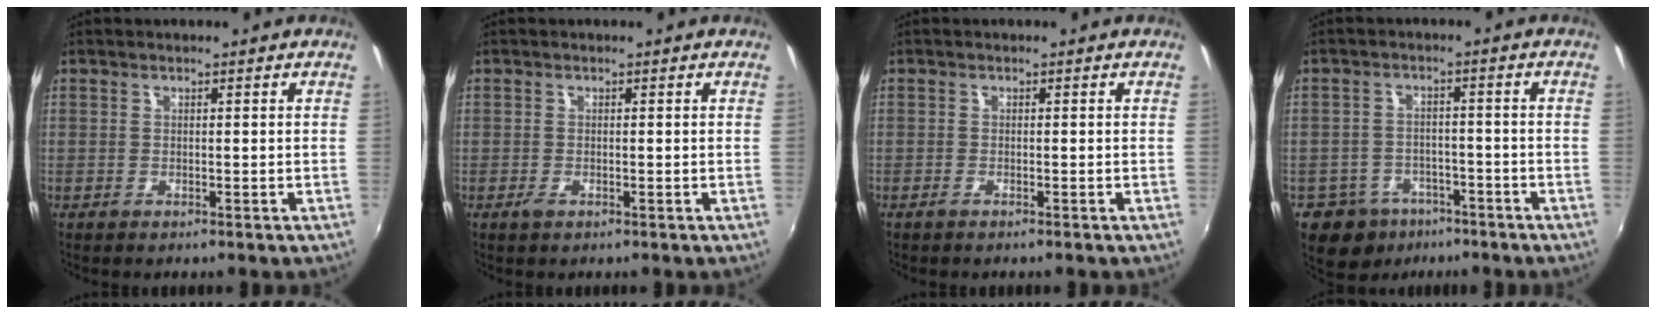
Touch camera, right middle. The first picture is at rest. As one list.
[{"total": 1.1, "force": [-0.7, 0.5, 0.7], "torque": [-0.015, -0.003, -0.012]}, {"total": 0.8, "force": [-0.7, 0.0, 0.4], "torque": [-0.007, -0.002, -0.015]}, {"total": 8.7, "force": [-5.6, 6.3, 2.2], "torque": [-0.064, 0.017, -0.075]}]